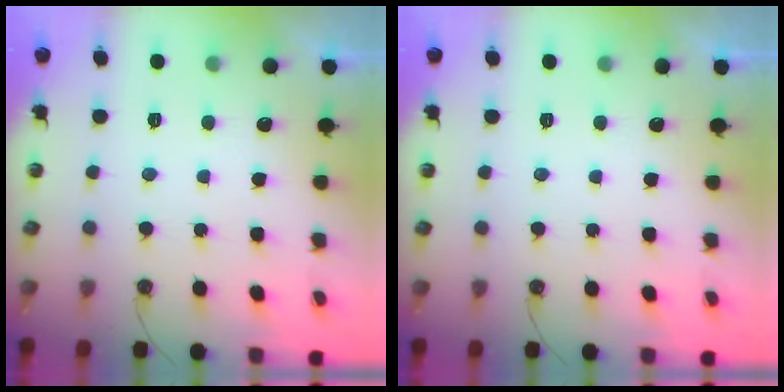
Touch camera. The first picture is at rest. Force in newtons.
{"total": 0.0}